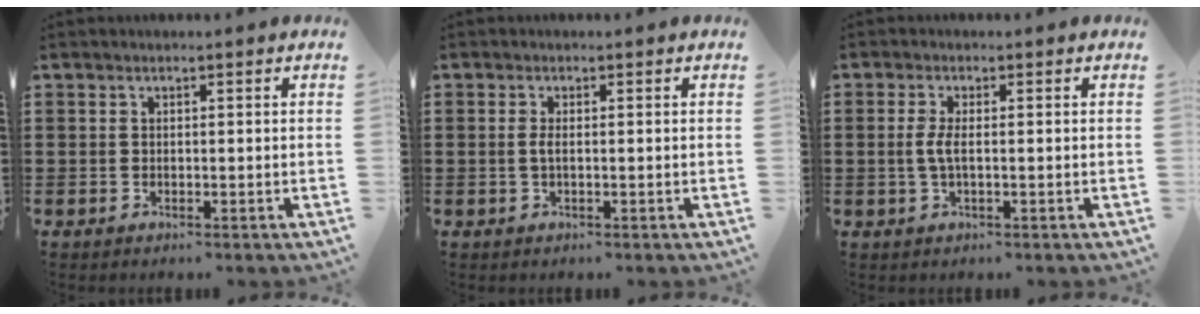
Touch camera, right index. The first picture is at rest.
{"total": 1.4, "force": [-0.2, 0.3, 1.4], "torque": [-0.034, -0.003, -0.005]}
{"total": 2.8, "force": [-0.2, 0.6, 2.7], "torque": [-0.072, -0.009, -0.012]}